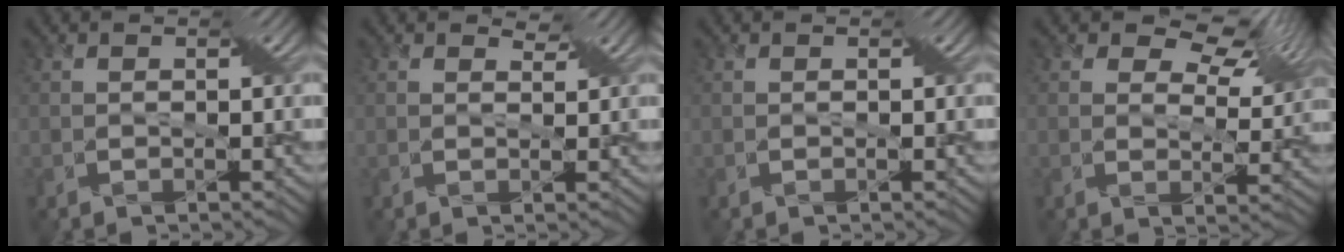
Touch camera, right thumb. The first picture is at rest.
{"total": 1.5, "force": [1.4, 0.4, 0.4], "torque": [-0.019, 0.005, 0.014]}
{"total": 0.0}
{"total": 7.6, "force": [4.9, 3.5, 4.6], "torque": [-0.092, 0.013, 0.074]}